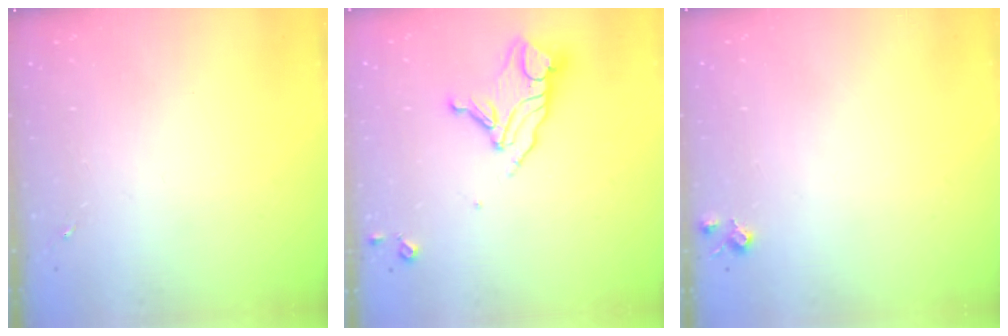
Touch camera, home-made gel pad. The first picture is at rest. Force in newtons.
{"total": 12.2, "press": 12.1, "slide": 1.2}
{"total": 5.7, "press": 5.6, "slide": 0.9}